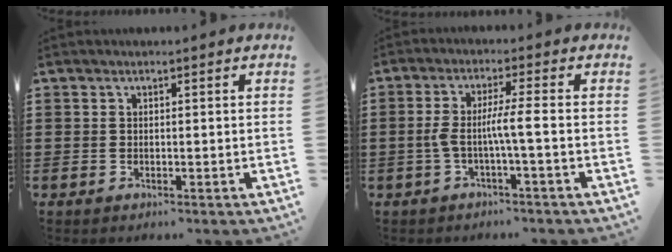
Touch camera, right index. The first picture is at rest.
{"total": 4.7, "force": [-1.0, -0.3, 4.6], "torque": [-0.101, -0.011, -0.028]}